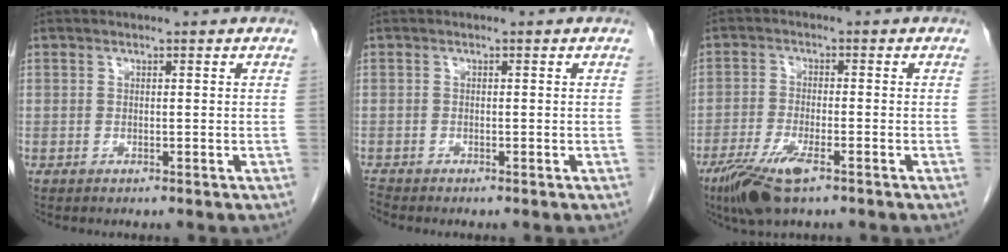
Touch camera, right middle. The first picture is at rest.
{"total": 1.0, "force": [-1.0, -0.1, 0.1], "torque": [-0.006, -0.005, -0.018]}
{"total": 7.6, "force": [-4.7, 1.6, 5.8], "torque": [-0.115, -0.017, -0.082]}